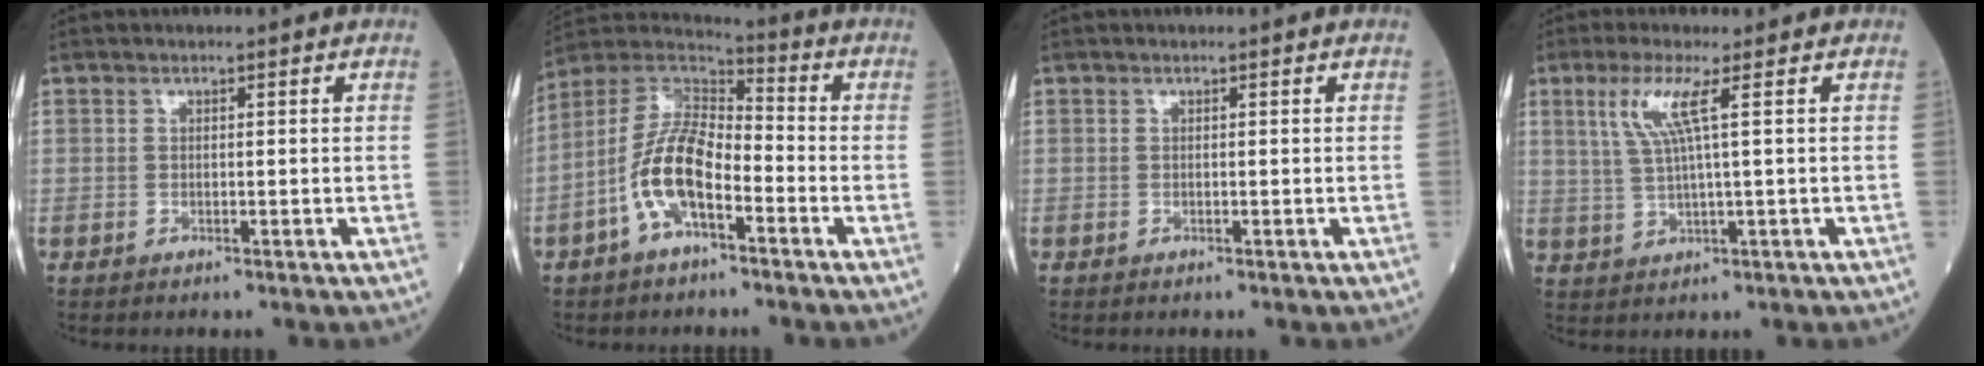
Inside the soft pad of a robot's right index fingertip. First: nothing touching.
{"total": 11.1, "force": [-4.4, 4.2, 9.3], "torque": [-0.196, 0.018, -0.089]}
{"total": 0.0}
{"total": 5.5, "force": [2.0, -0.5, 5.0], "torque": [-0.109, 0.004, 0.045]}